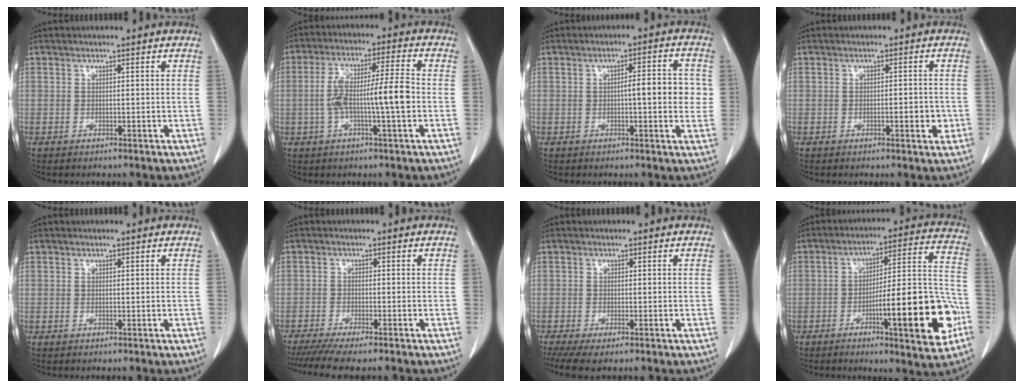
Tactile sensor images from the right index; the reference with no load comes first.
{"total": 9.7, "force": [-1.6, 0.6, 9.6], "torque": [-0.182, 0.018, -0.032]}
{"total": 6.1, "force": [-0.1, 1.3, 5.9], "torque": [-0.080, 0.012, -0.002]}
{"total": 2.5, "force": [-0.7, 0.7, 2.3], "torque": [-0.034, 0.000, -0.008]}
{"total": 0.0}
{"total": 6.9, "force": [-5.8, -0.2, 3.7], "torque": [-0.050, -0.018, -0.096]}
{"total": 3.7, "force": [-2.5, 0.8, 2.6], "torque": [-0.051, -0.011, -0.046]}
{"total": 18.6, "force": [-6.5, 2.4, 17.2], "torque": [-0.223, 0.014, -0.088]}